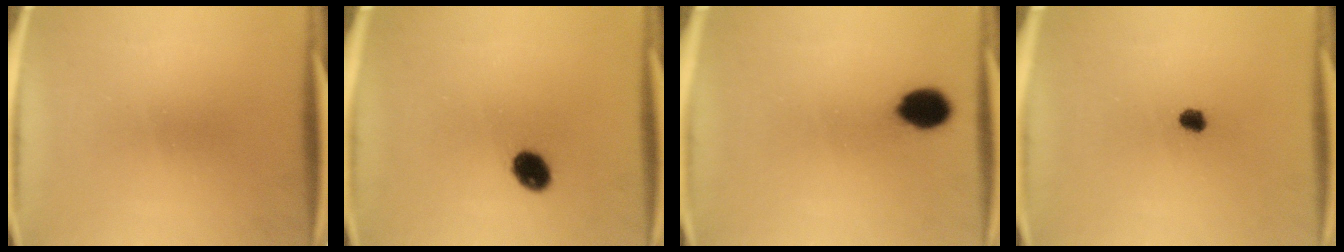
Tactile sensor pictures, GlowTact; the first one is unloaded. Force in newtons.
{"total": 5.6}
{"total": 7.2}
{"total": 2.1}